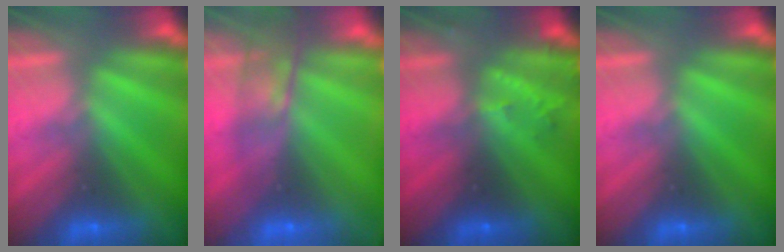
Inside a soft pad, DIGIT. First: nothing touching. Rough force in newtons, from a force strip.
{"total": 7.3}
{"total": 2.8}
{"total": 0.0}